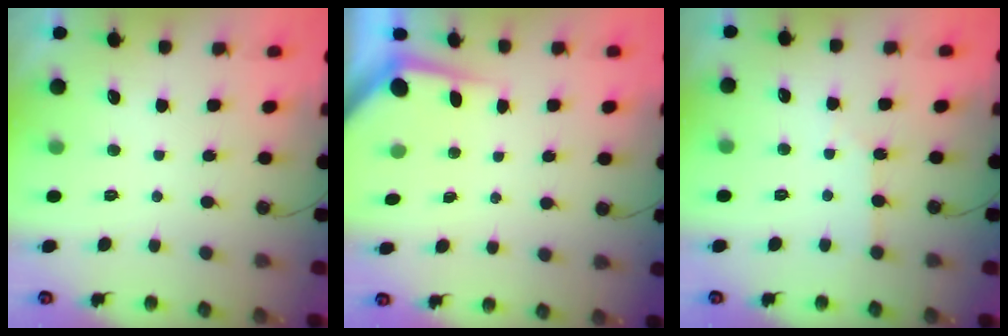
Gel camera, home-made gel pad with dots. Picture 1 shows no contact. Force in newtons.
{"total": 3.6, "press": 3.6, "slide": 0.3}
{"total": 2.5, "press": 2.4, "slide": 0.4}